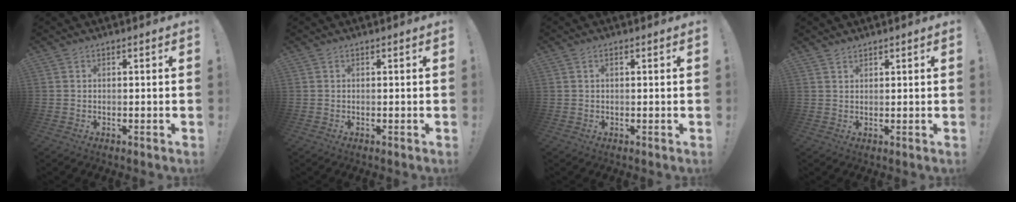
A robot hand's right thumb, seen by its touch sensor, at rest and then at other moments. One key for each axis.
{"total": 0.0}
{"total": 0.9, "fx": 0.1, "fy": 0.3, "fz": 0.9, "tx": -0.017, "ty": 0.002, "tz": 0.002}
{"total": 1.6, "fx": 1.4, "fy": 0.6, "fz": 0.3, "tx": -0.002, "ty": -0.007, "tz": 0.027}